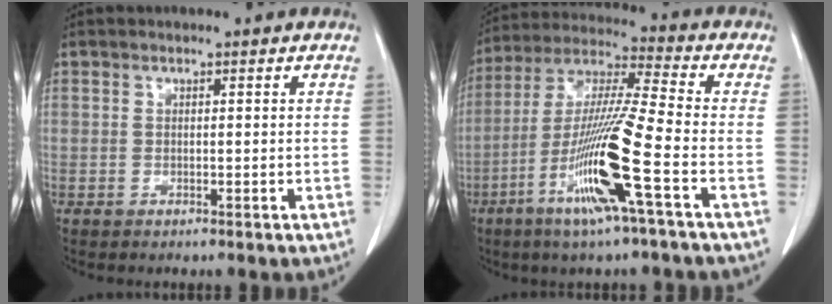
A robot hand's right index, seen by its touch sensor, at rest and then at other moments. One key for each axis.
{"total": 15.4, "fx": -6.1, "fy": -0.8, "fz": 14.1, "tx": -0.286, "ty": -0.019, "tz": -0.120}